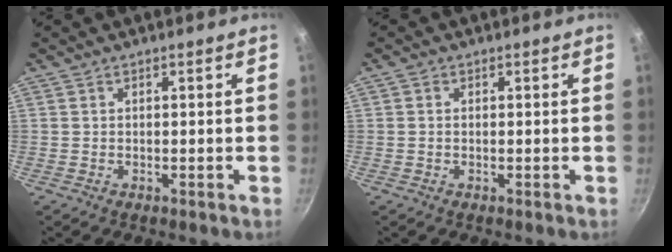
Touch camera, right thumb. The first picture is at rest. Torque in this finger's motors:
{"motor_torque": [-0.20, 0.16, -0.47, 0.06, 0.06]}